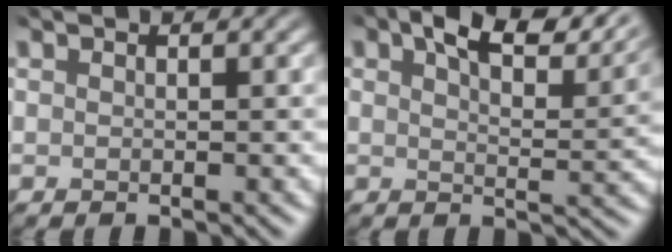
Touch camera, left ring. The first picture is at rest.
{"total": 8.2, "force": [5.8, 2.7, 5.0], "torque": [-0.083, 0.004, 0.084]}